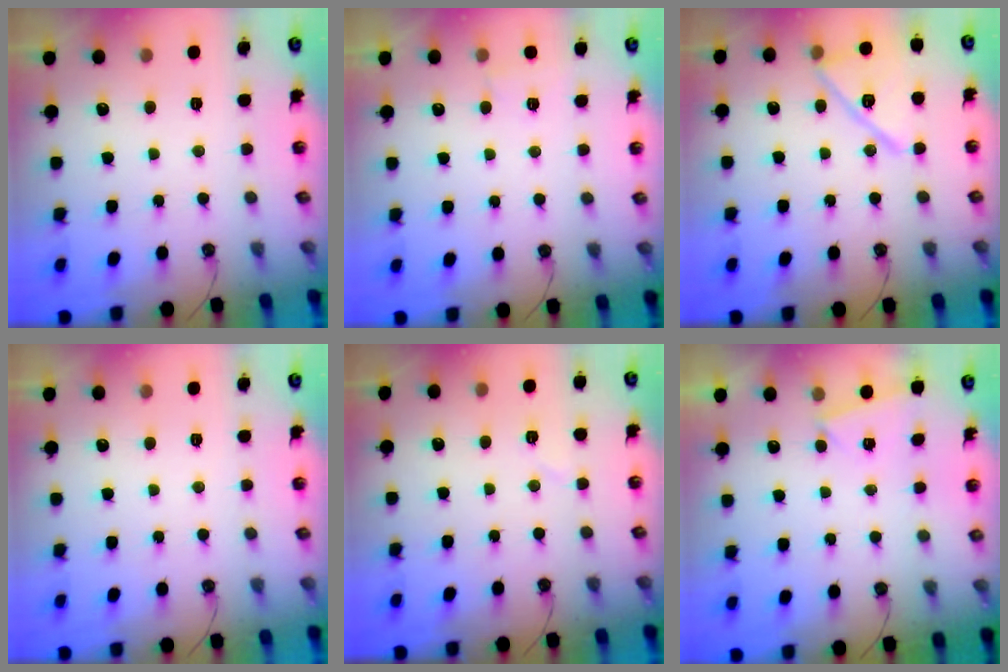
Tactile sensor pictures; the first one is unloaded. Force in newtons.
{"total": 2.6, "press": 2.4, "slide": 0.9}
{"total": 13.5, "press": 12.3, "slide": 5.6}
{"total": 0.0}
{"total": 4.6, "press": 4.4, "slide": 1.2}
{"total": 2.5, "press": 1.5, "slide": 2.0}